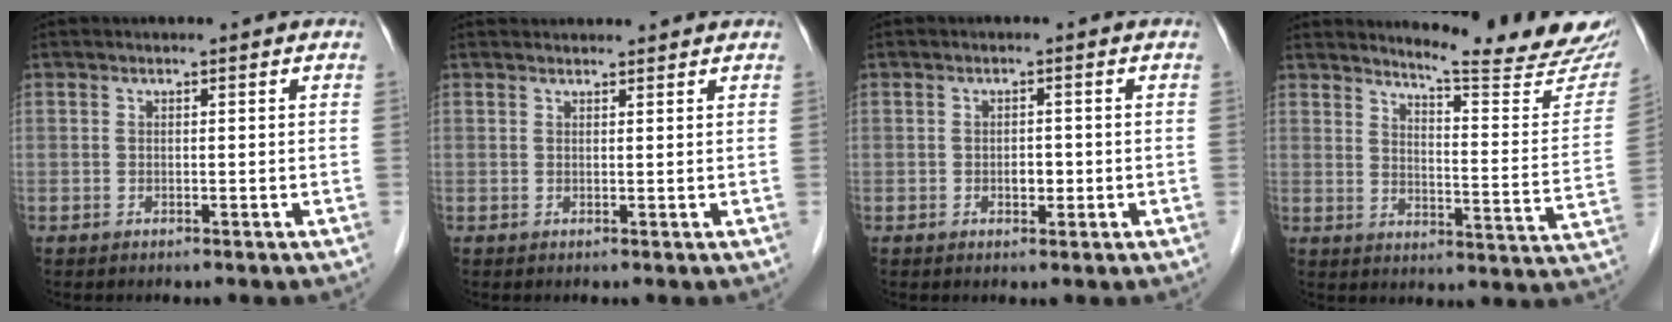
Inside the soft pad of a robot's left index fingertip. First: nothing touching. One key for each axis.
{"total": 4.4, "fx": 4.3, "fy": 0.6, "fz": 0.8, "tx": -0.009, "ty": 0.033, "tz": 0.055}
{"total": 1.7, "fx": -0.4, "fy": 1.0, "fz": 1.2, "tx": -0.021, "ty": 0.002, "tz": -0.004}
{"total": 17.8, "fx": 16.7, "fy": -0.1, "fz": 6.2, "tx": -0.087, "ty": -0.102, "tz": 0.199}